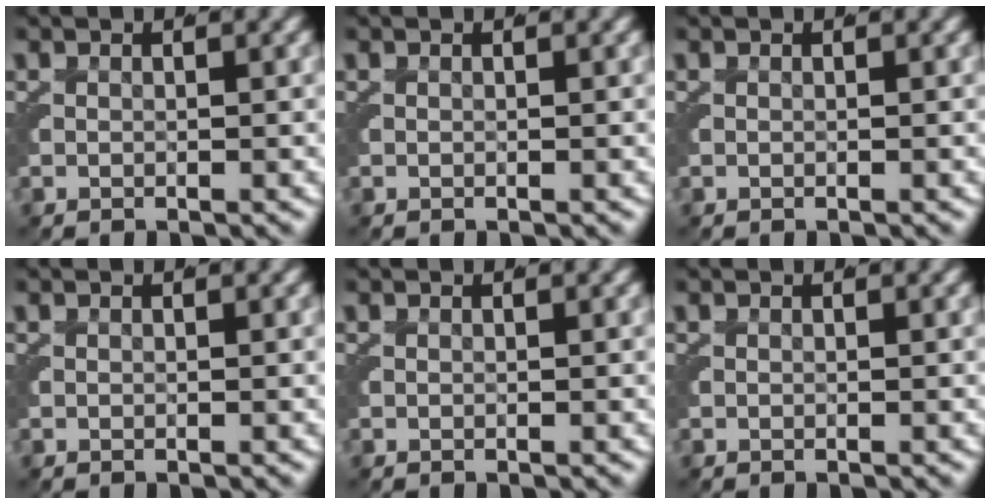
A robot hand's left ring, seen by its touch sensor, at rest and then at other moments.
{"total": 0.0}
{"total": 0.0}
{"total": 0.0}
{"total": 0.0}
{"total": 0.0}